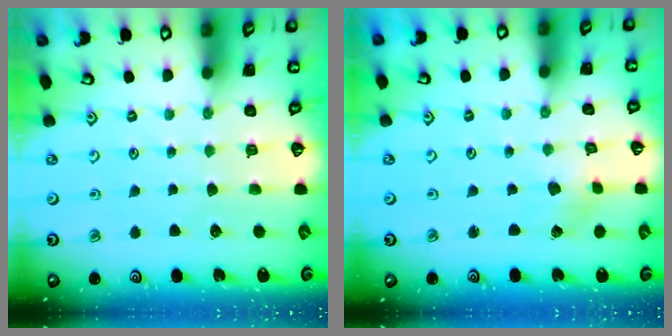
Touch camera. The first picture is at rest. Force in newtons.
{"total": 2.2, "press": 2.2, "slide": 0.4}